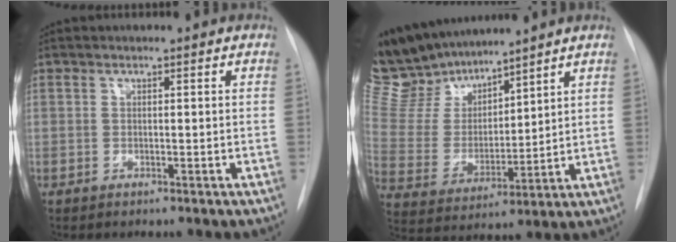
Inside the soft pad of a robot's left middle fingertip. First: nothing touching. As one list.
[{"total": 14.2, "force": [12.9, 3.9, 4.2], "torque": [-0.094, 0.006, 0.263]}]